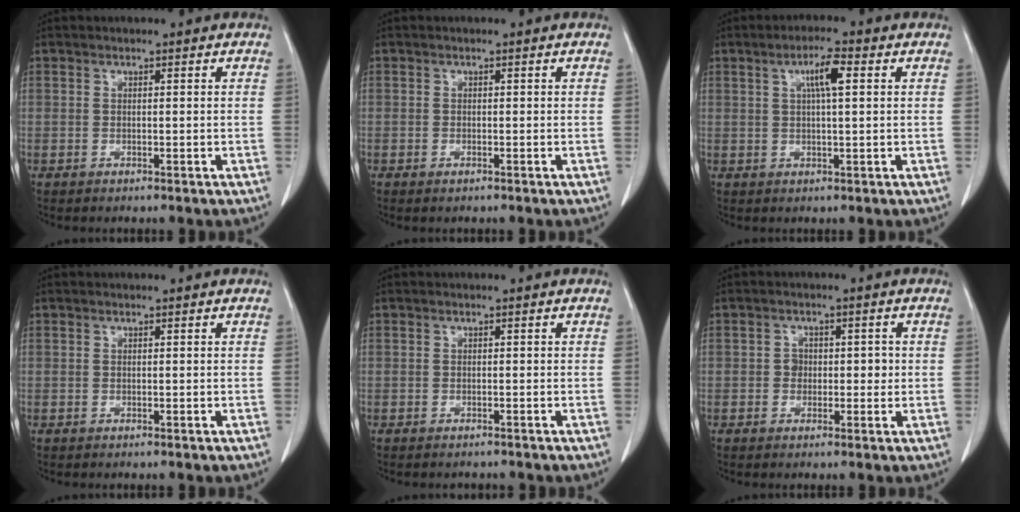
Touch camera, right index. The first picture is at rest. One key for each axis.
{"total": 0.7, "fx": -0.4, "fy": 0.4, "fz": 0.4, "tx": -0.005, "ty": 0.000, "tz": -0.005}
{"total": 4.8, "fx": 1.5, "fy": 0.6, "fz": 4.5, "tx": -0.078, "ty": 0.006, "tz": 0.026}
{"total": 0.0}
{"total": 1.2, "fx": -1.1, "fy": 0.5, "fz": 0.0, "tx": 0.001, "ty": 0.000, "tz": -0.016}
{"total": 3.1, "fx": -0.1, "fy": 2.4, "fz": 1.9, "tx": -0.017, "ty": 0.012, "tz": -0.001}